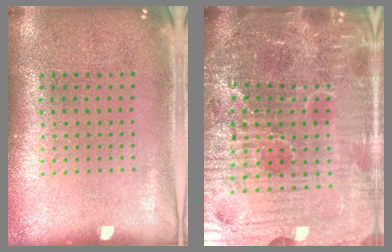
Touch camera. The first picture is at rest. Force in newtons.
{"total": 7.2, "press": 6.5, "slide": 3.2}